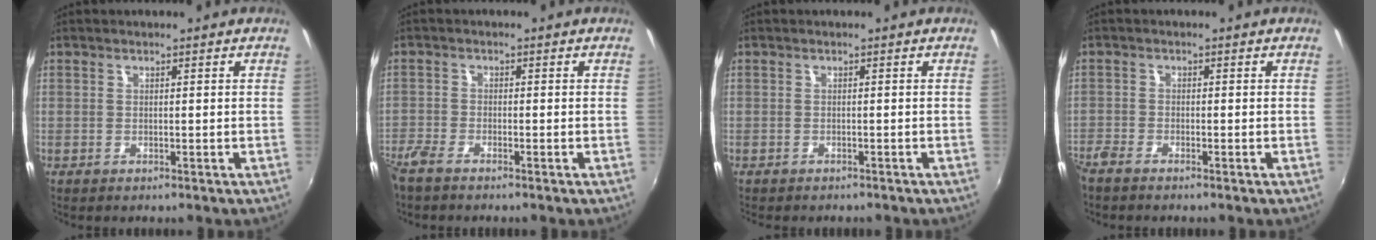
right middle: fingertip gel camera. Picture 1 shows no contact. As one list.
[{"total": 4.0, "force": [-3.4, 0.9, 1.8], "torque": [-0.054, -0.013, -0.071]}, {"total": 1.7, "force": [-1.6, 0.6, 0.4], "torque": [-0.014, -0.009, -0.021]}, {"total": 2.8, "force": [-2.6, 0.6, 1.0], "torque": [-0.031, -0.011, -0.054]}]